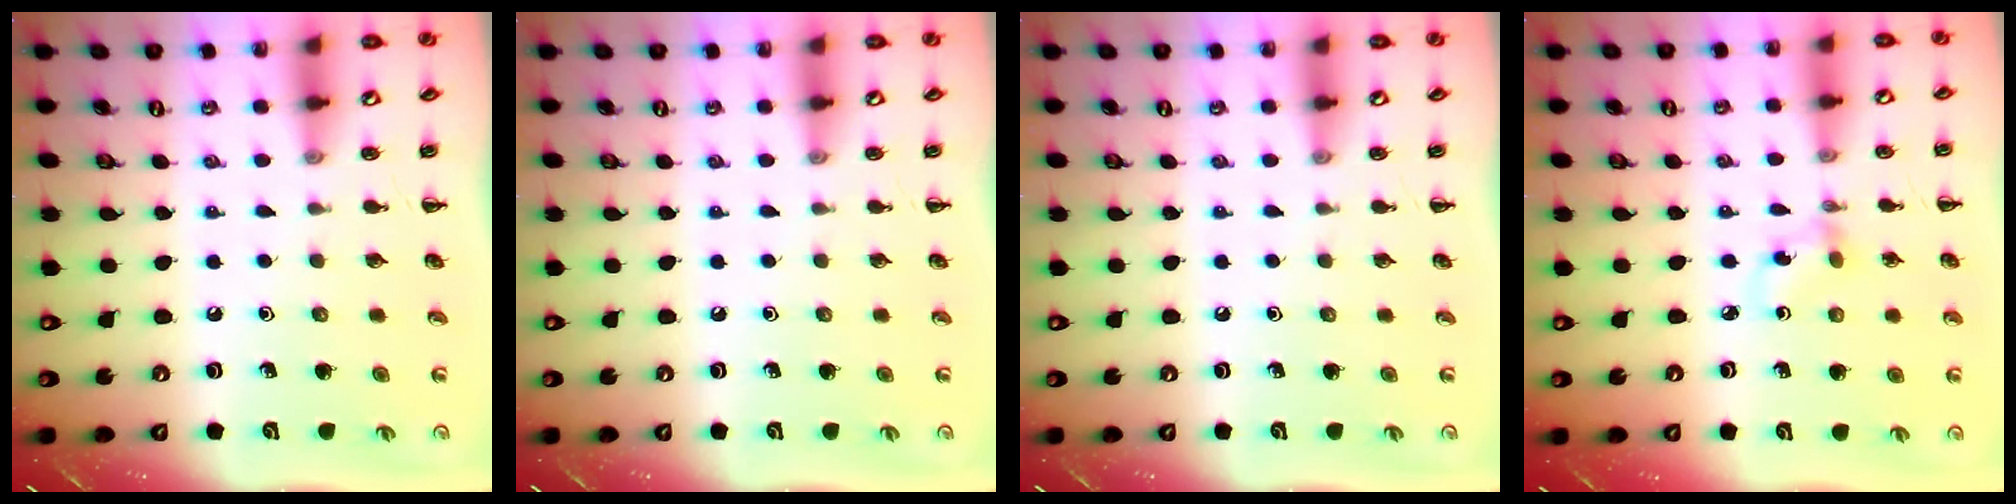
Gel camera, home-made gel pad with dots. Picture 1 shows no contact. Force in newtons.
{"total": 0.0}
{"total": 0.0}
{"total": 3.1, "press": 2.9, "slide": 1.1}